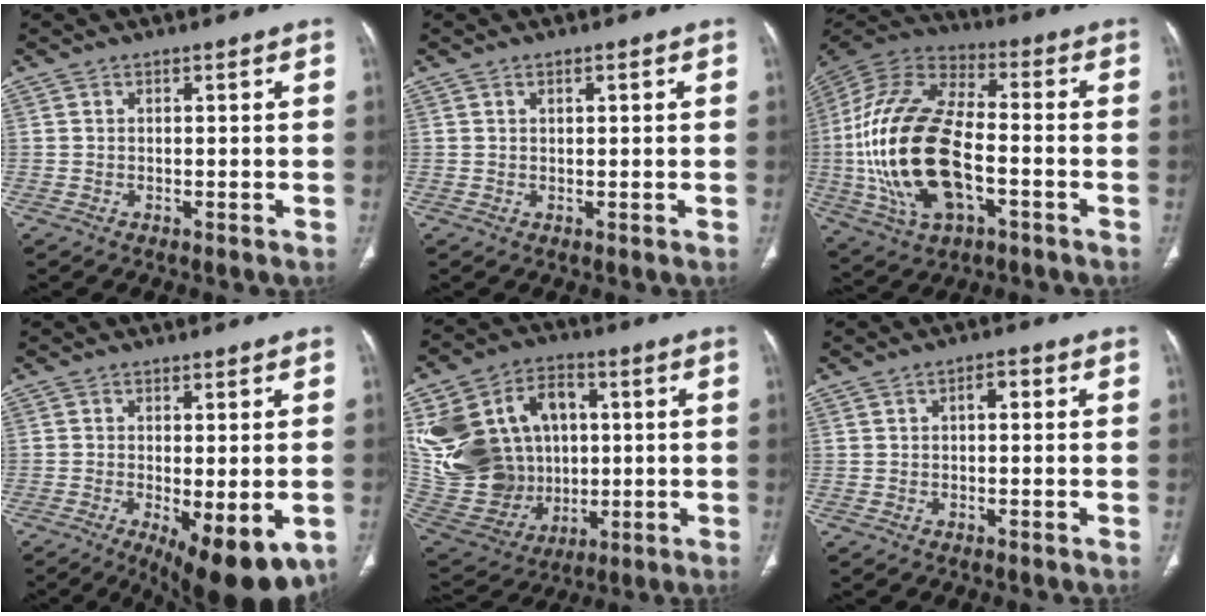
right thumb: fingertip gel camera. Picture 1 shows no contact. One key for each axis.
{"total": 1.0, "fx": 0.4, "fy": 0.4, "fz": 0.7, "tx": -0.012, "ty": 0.001, "tz": 0.007}
{"total": 25.2, "fx": -4.3, "fy": 13.2, "fz": 21.1, "tx": -0.444, "ty": 0.014, "tz": -0.073}
{"total": 13.0, "fx": -5.1, "fy": 4.7, "fz": 11.0, "tx": -0.146, "ty": -0.015, "tz": -0.063}
{"total": 29.9, "fx": 4.7, "fy": 23.2, "fz": 18.2, "tx": -0.375, "ty": 0.039, "tz": 0.115}
{"total": 2.3, "fx": 0.4, "fy": 1.2, "fz": 1.8, "tx": -0.024, "ty": 0.011, "tz": 0.002}